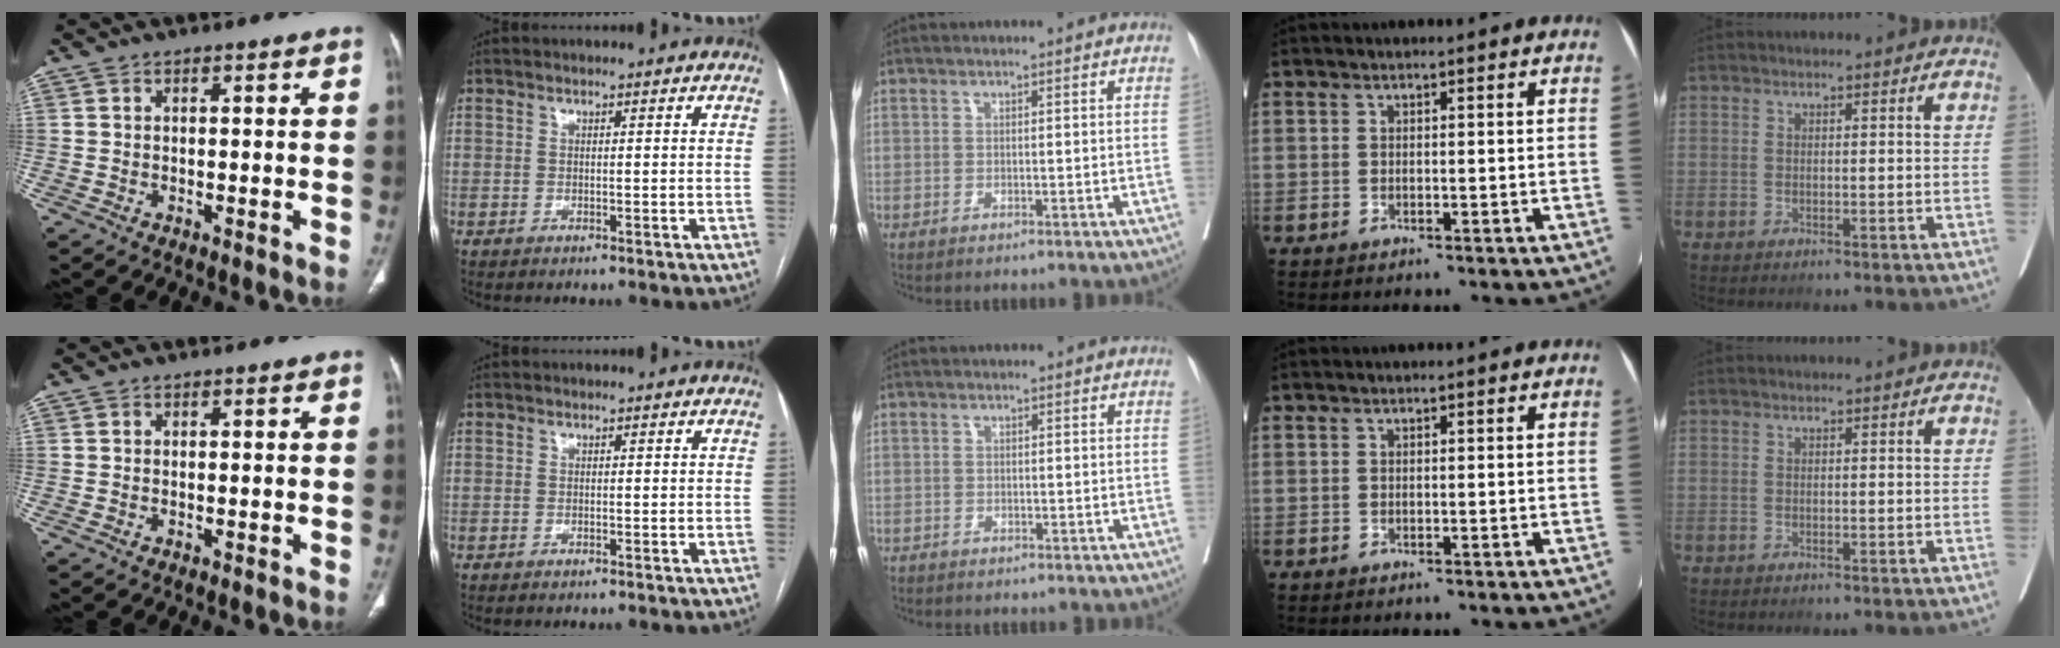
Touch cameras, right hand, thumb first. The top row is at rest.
{"middle": {"total": 1.1, "force": [-0.7, 0.6, -0.6], "torque": [-0.004, 0.007, -0.014]}}